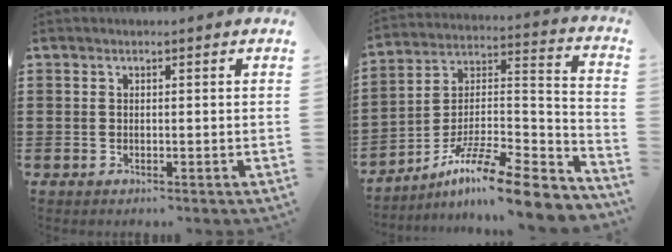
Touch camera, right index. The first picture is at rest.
{"total": 11.7, "force": [-8.9, 1.2, 7.5], "torque": [-0.126, 0.006, -0.168]}